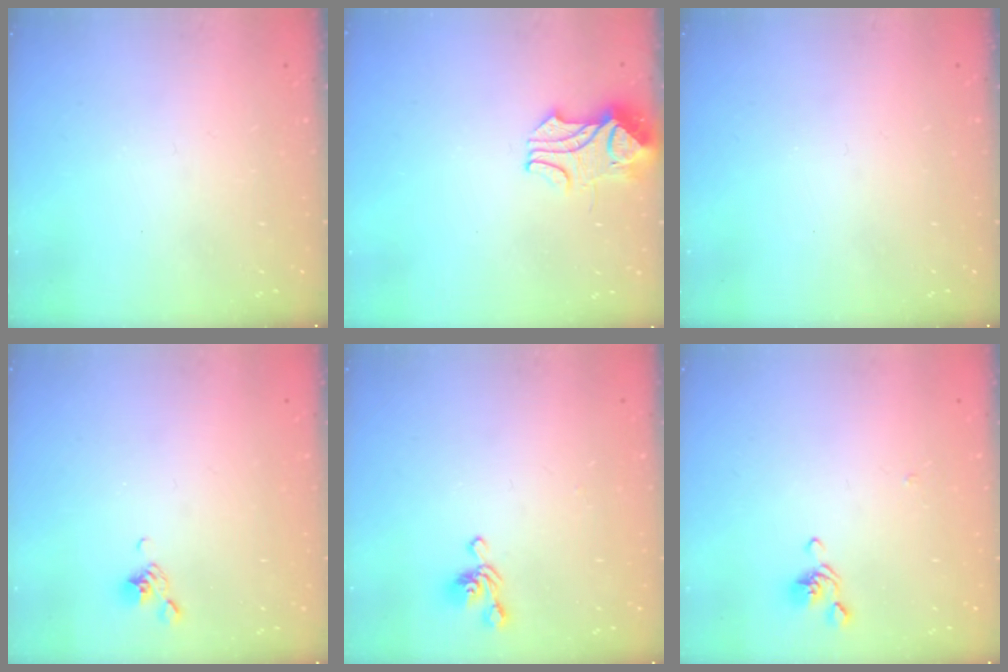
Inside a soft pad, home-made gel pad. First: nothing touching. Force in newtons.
{"total": 2.0, "press": 1.9, "slide": 0.8}
{"total": 0.0}
{"total": 6.2, "press": 6.2, "slide": 1.0}
{"total": 3.1, "press": 3.0, "slide": 0.6}
{"total": 1.4, "press": 1.2, "slide": 0.6}